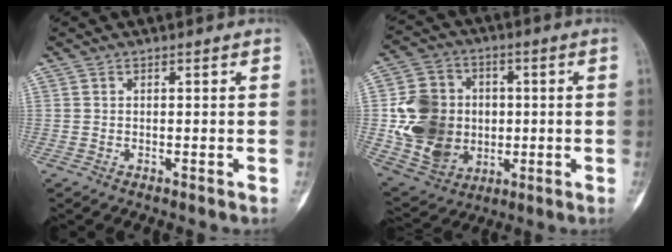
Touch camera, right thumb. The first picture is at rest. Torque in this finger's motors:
{"motor_torque": [1.82, 2.08, 0.91, -0.61, 0.19]}